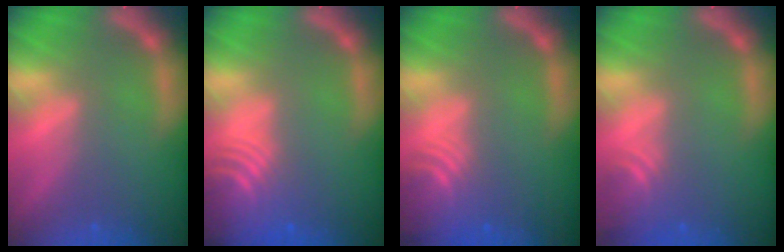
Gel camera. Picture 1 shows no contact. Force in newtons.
{"total": 8.6}
{"total": 5.5}
{"total": 3.0}